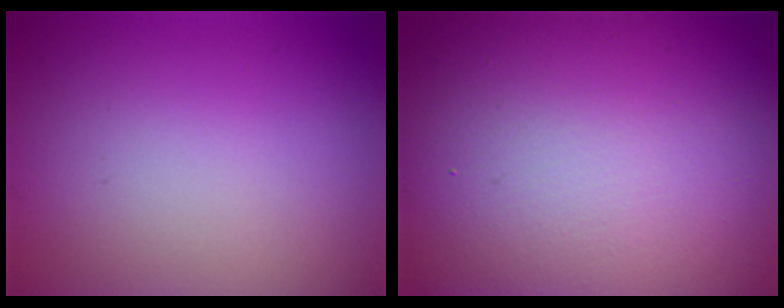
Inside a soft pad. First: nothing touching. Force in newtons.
{"total": 21.4, "press": 21.3, "slide": 0.6}